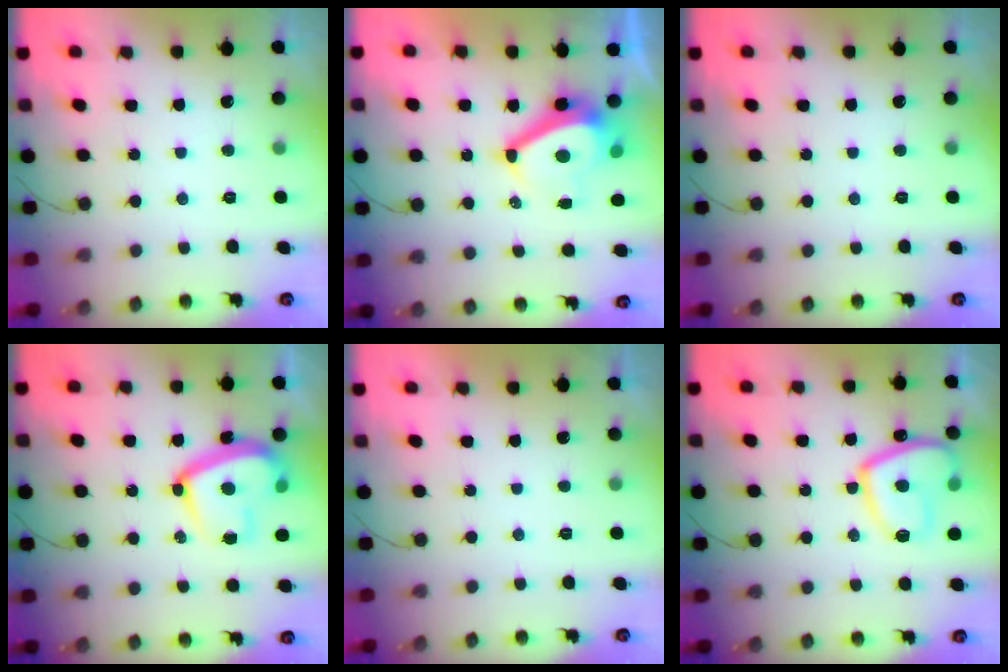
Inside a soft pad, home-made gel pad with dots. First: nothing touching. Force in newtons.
{"total": 10.1, "press": 9.6, "slide": 3.2}
{"total": 0.0}
{"total": 16.9, "press": 16.9, "slide": 1.5}
{"total": 2.3, "press": 2.3, "slide": 0.3}
{"total": 14.6, "press": 14.6, "slide": 1.5}